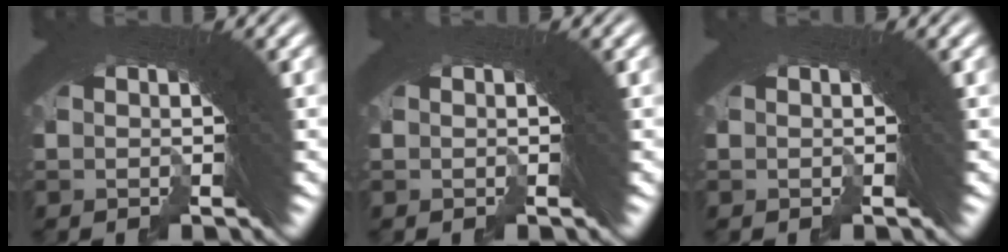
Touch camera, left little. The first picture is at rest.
{"total": 0.0}
{"total": 0.0}